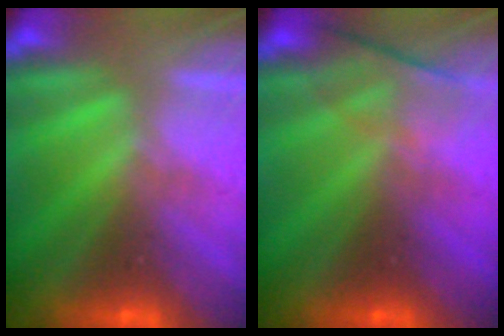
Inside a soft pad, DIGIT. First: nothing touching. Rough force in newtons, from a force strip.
{"total": 2.3}